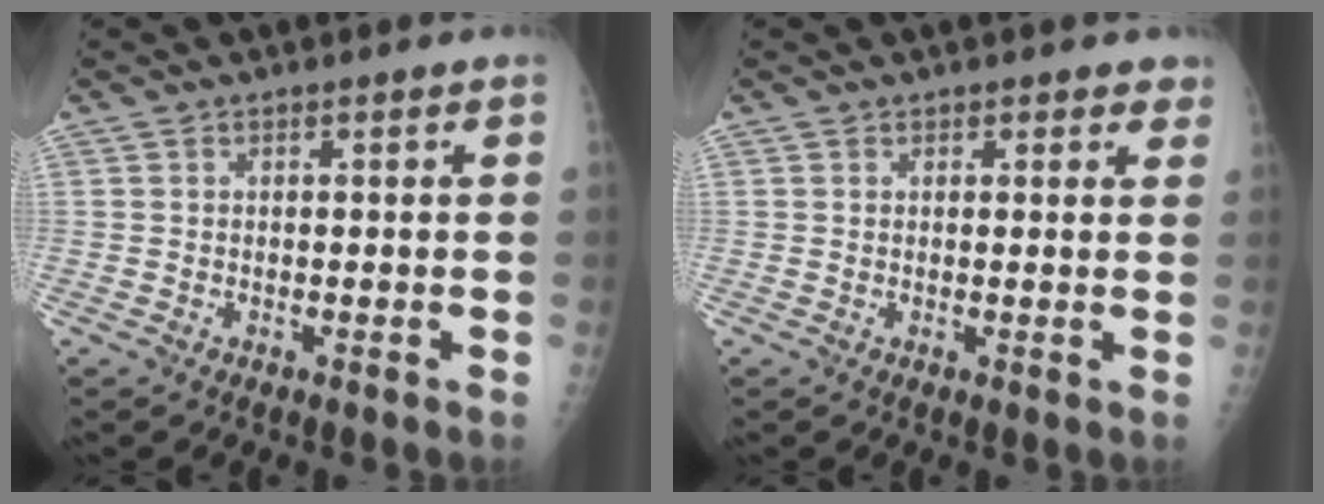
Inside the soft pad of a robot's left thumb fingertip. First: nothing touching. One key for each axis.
{"total": 2.3, "fx": 1.8, "fy": 1.4, "fz": 0.6, "tx": 0.025, "ty": -0.006, "tz": 0.014}